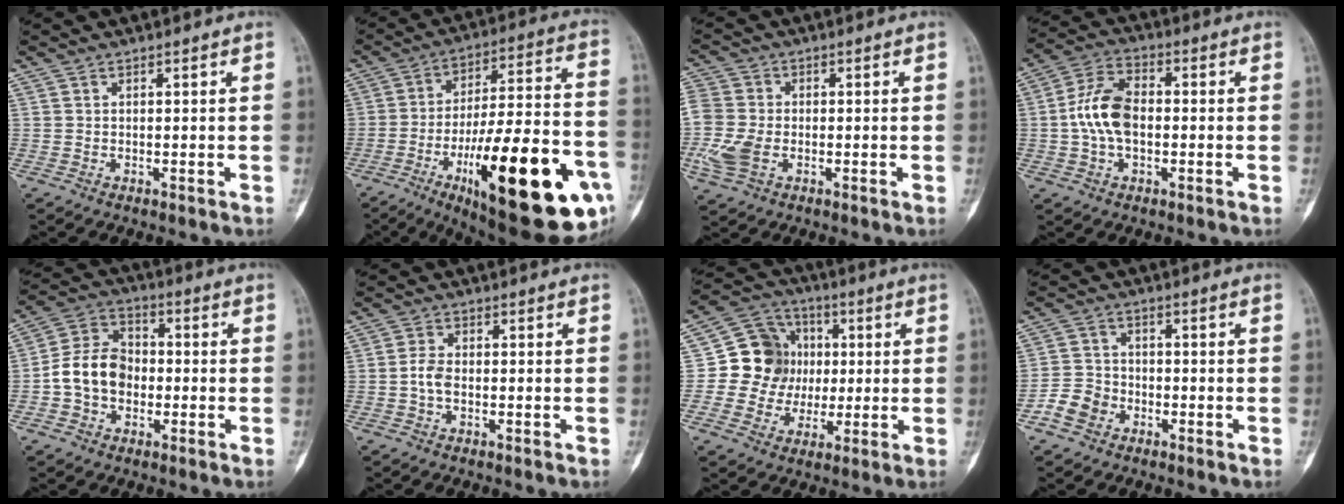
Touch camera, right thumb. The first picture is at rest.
{"total": 31.8, "force": [-12.2, 8.8, 28.0], "torque": [-0.379, 0.038, -0.176]}
{"total": 9.7, "force": [-2.0, 6.8, 6.5], "torque": [-0.167, 0.001, -0.043]}
{"total": 9.8, "force": [-0.5, 5.8, 7.8], "torque": [-0.153, 0.026, -0.018]}
{"total": 10.7, "force": [-1.6, 8.3, 6.6], "torque": [-0.104, 0.037, -0.041]}
{"total": 3.0, "force": [-0.7, 1.8, 2.4], "torque": [-0.049, 0.009, -0.016]}
{"total": 13.1, "force": [0.8, 12.0, 5.3], "torque": [-0.042, 0.015, 0.014]}
{"total": 5.5, "force": [-2.9, 4.3, 1.8], "torque": [-0.023, 0.023, -0.056]}